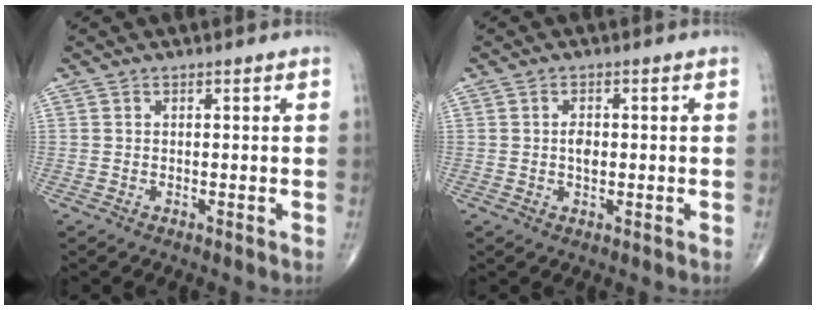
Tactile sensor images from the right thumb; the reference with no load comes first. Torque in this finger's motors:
{"motor_torque": [1.20, 0.30, 0.30, -0.39, 0.01]}